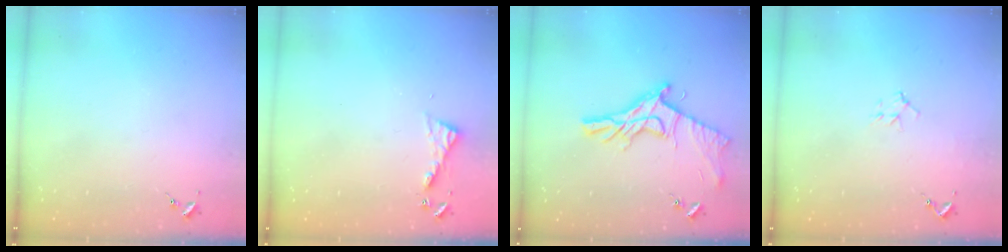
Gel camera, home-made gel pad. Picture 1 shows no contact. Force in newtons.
{"total": 5.8, "press": 5.8, "slide": 0.5}
{"total": 14.6, "press": 14.6, "slide": 0.4}
{"total": 5.5, "press": 5.5, "slide": 0.7}